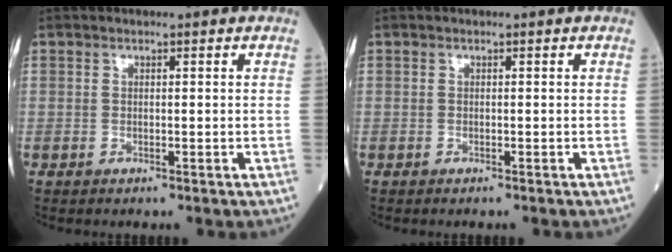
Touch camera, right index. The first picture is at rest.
{"total": 0.0}